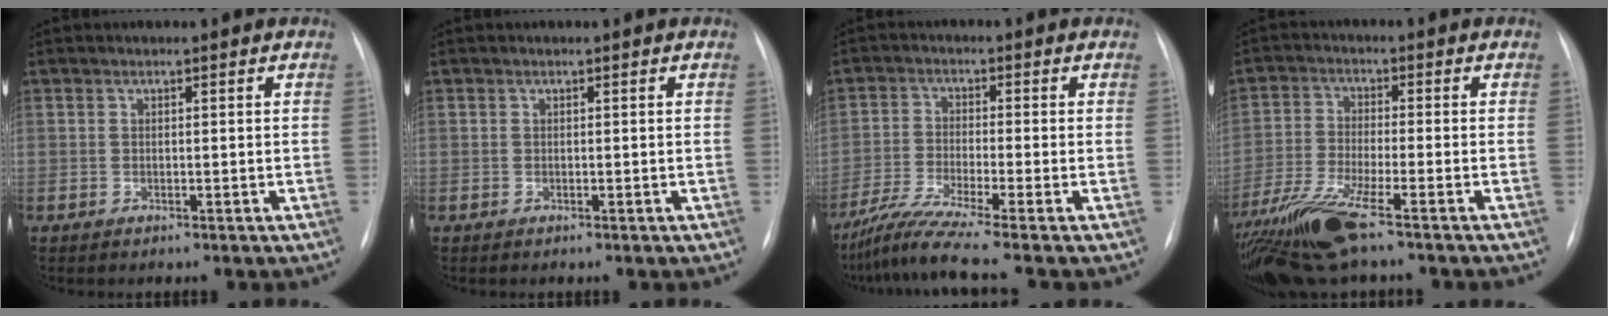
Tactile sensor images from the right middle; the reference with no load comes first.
{"total": 0.0}
{"total": 8.2, "force": [-6.5, -1.9, 4.6], "torque": [-0.090, -0.033, -0.118]}
{"total": 11.6, "force": [-8.1, 1.0, 8.2], "torque": [-0.167, -0.027, -0.150]}